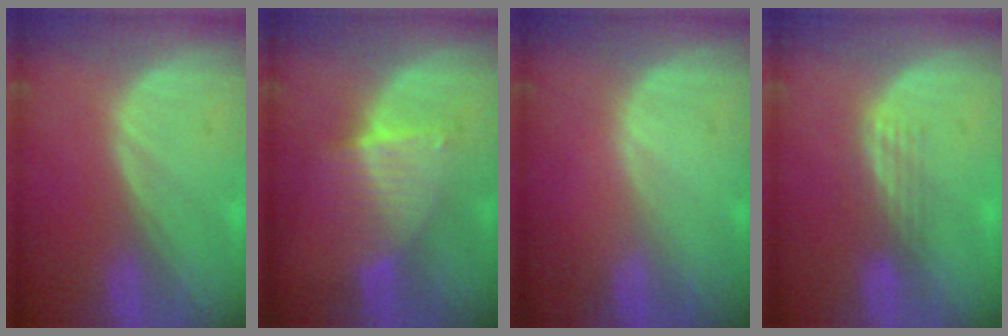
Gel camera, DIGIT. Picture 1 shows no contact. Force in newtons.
{"total": 6.6, "press": 5.9, "slide": 2.9}
{"total": 0.0}
{"total": 3.2, "press": 2.6, "slide": 1.8}